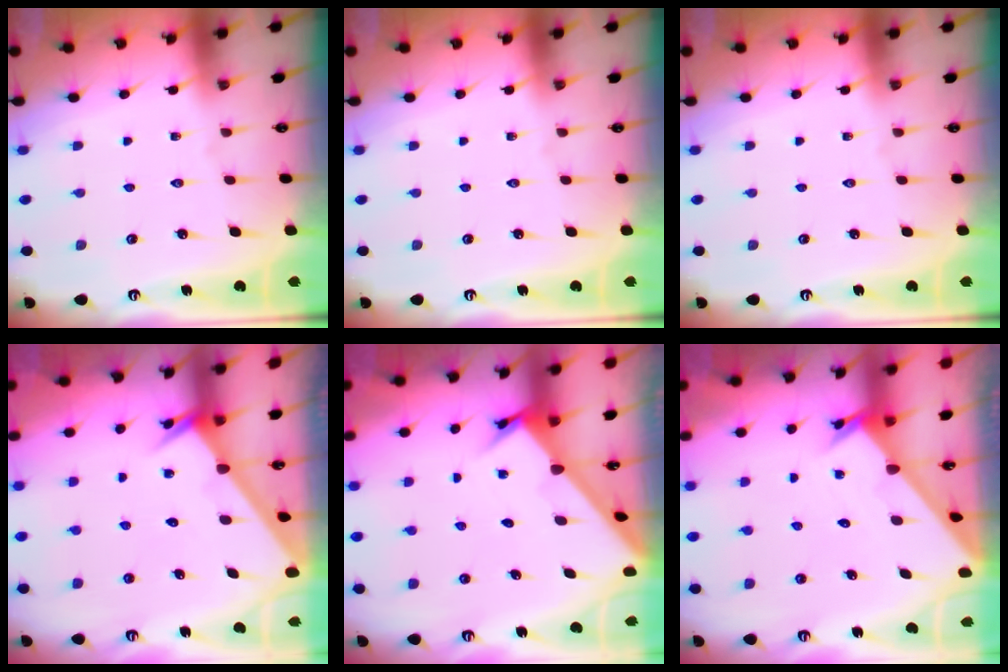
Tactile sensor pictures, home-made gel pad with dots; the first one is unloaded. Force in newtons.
{"total": 0.0}
{"total": 0.0}
{"total": 2.6, "press": 2.6, "slide": 0.0}
{"total": 2.4, "press": 2.4, "slide": 0.3}
{"total": 1.3, "press": 1.3, "slide": 0.1}